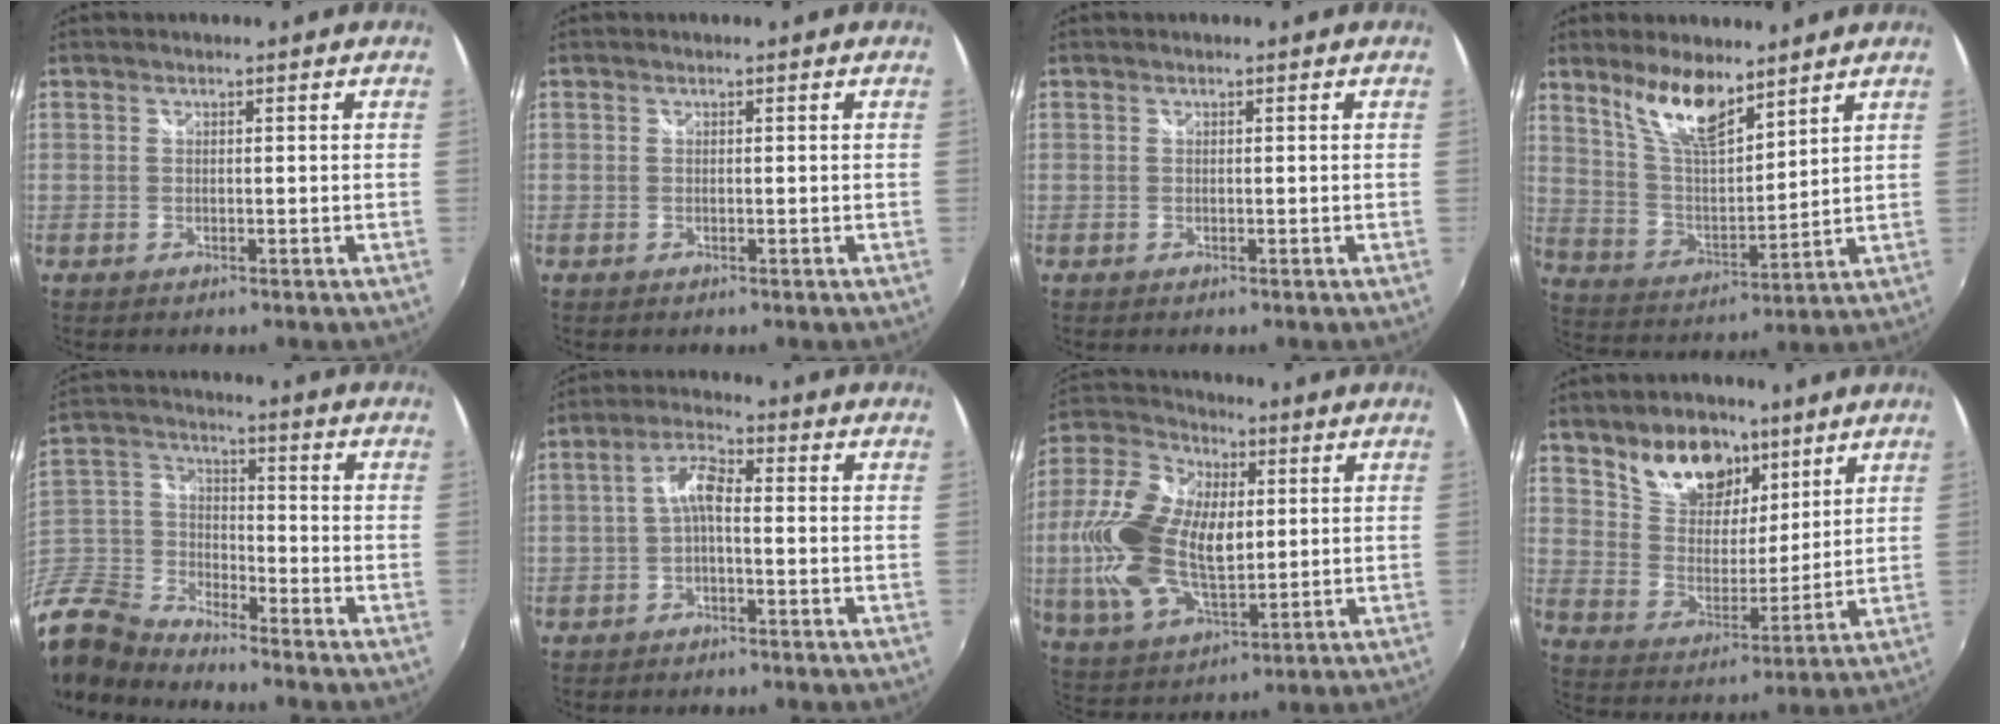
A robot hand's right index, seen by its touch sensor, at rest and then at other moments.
{"total": 0.0}
{"total": 0.0}
{"total": 11.6, "force": [8.3, 3.6, 7.2], "torque": [-0.133, 0.002, 0.167]}
{"total": 16.1, "force": [-12.7, 7.7, 6.1], "torque": [-0.174, 0.000, -0.263]}
{"total": 4.6, "force": [-1.2, 1.6, 4.1], "torque": [-0.087, 0.015, -0.025]}
{"total": 19.2, "force": [1.1, 11.0, 15.7], "torque": [-0.332, 0.017, 0.024]}
{"total": 13.5, "force": [8.7, 7.9, 6.7], "torque": [-0.119, 0.017, 0.162]}